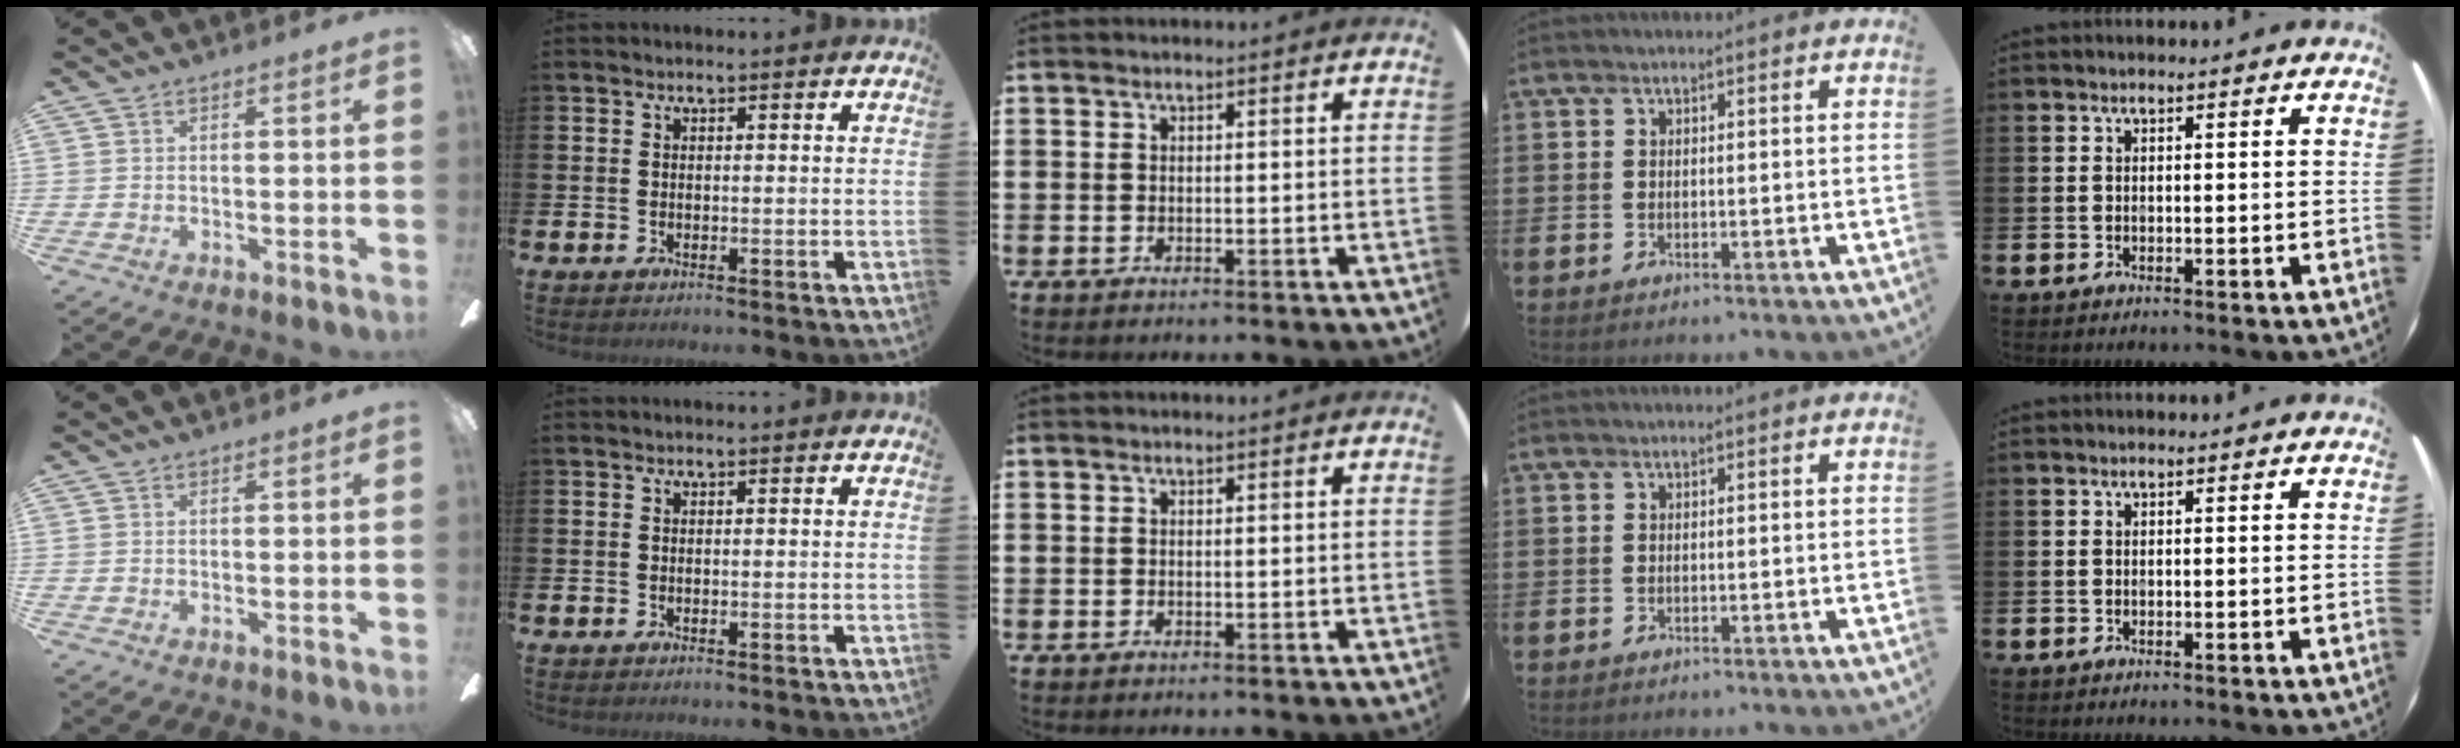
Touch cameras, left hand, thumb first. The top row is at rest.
{}